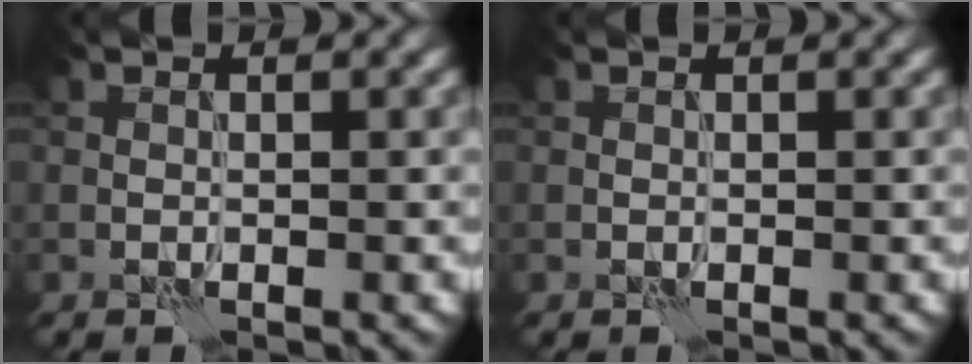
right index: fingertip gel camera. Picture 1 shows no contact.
{"total": 0.0}